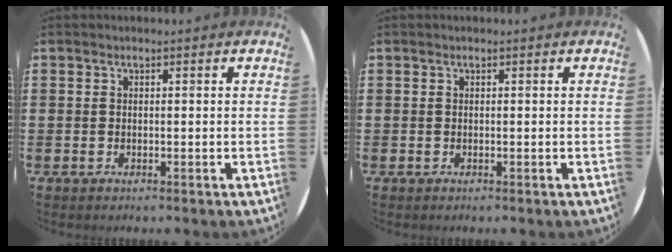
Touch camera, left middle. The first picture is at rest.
{"total": 0.0}